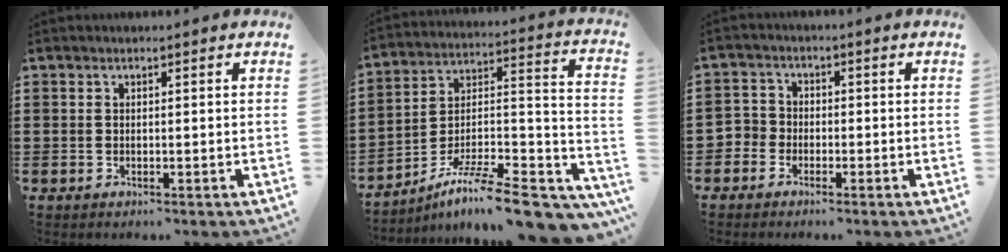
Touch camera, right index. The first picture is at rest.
{"total": 11.9, "force": [-9.0, 2.0, 7.5], "torque": [-0.109, 0.026, -0.161]}
{"total": 2.6, "force": [-1.8, 1.9, 0.1], "torque": [-0.021, 0.002, -0.044]}